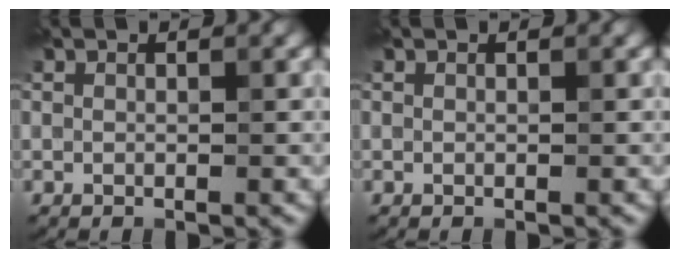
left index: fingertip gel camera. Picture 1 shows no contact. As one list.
[{"total": 0.0}]